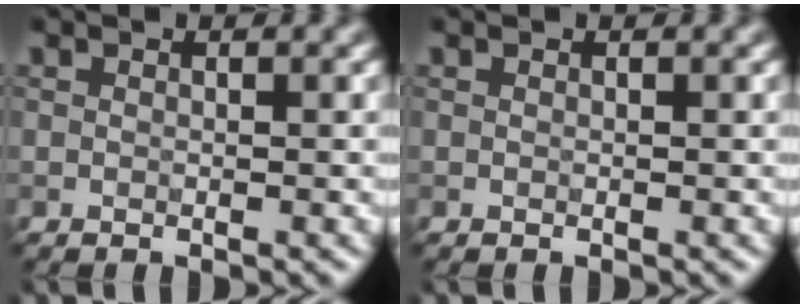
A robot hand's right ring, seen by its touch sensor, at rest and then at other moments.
{"total": 0.0}